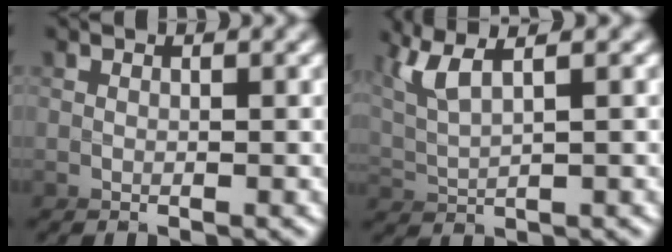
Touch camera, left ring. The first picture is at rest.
{"total": 2.8, "force": [2.4, -1.5, 0.2], "torque": [-0.069, 0.017, 0.038]}